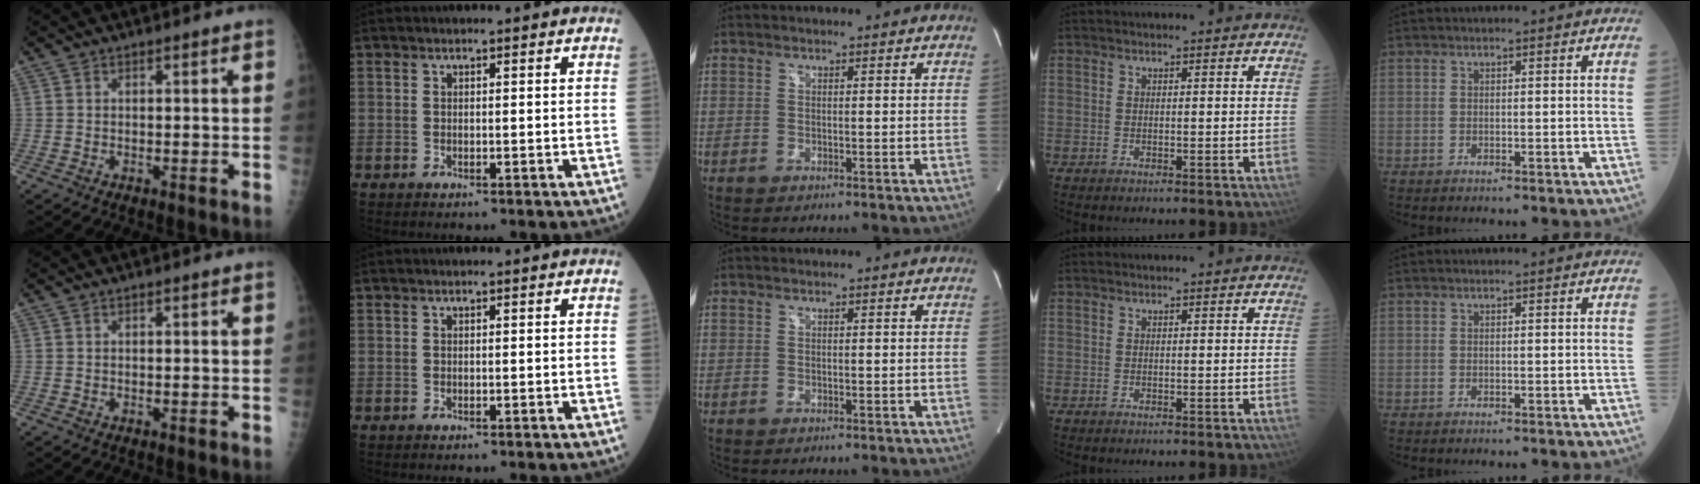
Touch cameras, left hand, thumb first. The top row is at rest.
{}